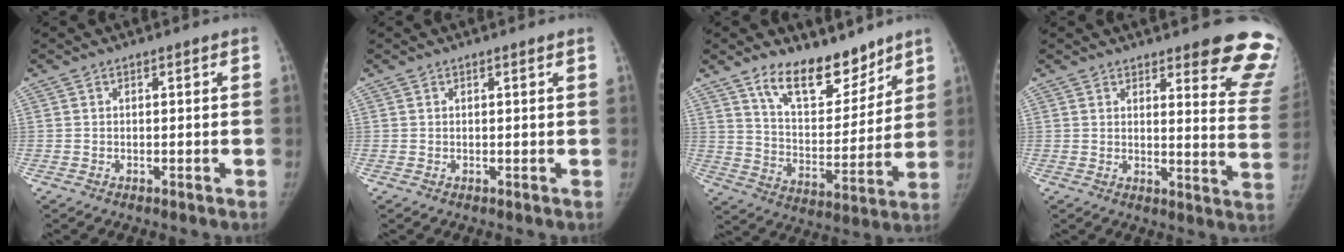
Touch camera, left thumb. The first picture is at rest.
{"total": 0.8, "force": [0.5, -0.1, 0.6], "torque": [-0.011, 0.003, 0.009]}
{"total": 14.6, "force": [10.9, 6.7, 7.1], "torque": [-0.067, -0.079, 0.192]}
{"total": 13.9, "force": [11.0, 3.0, 8.0], "torque": [-0.053, -0.091, 0.110]}